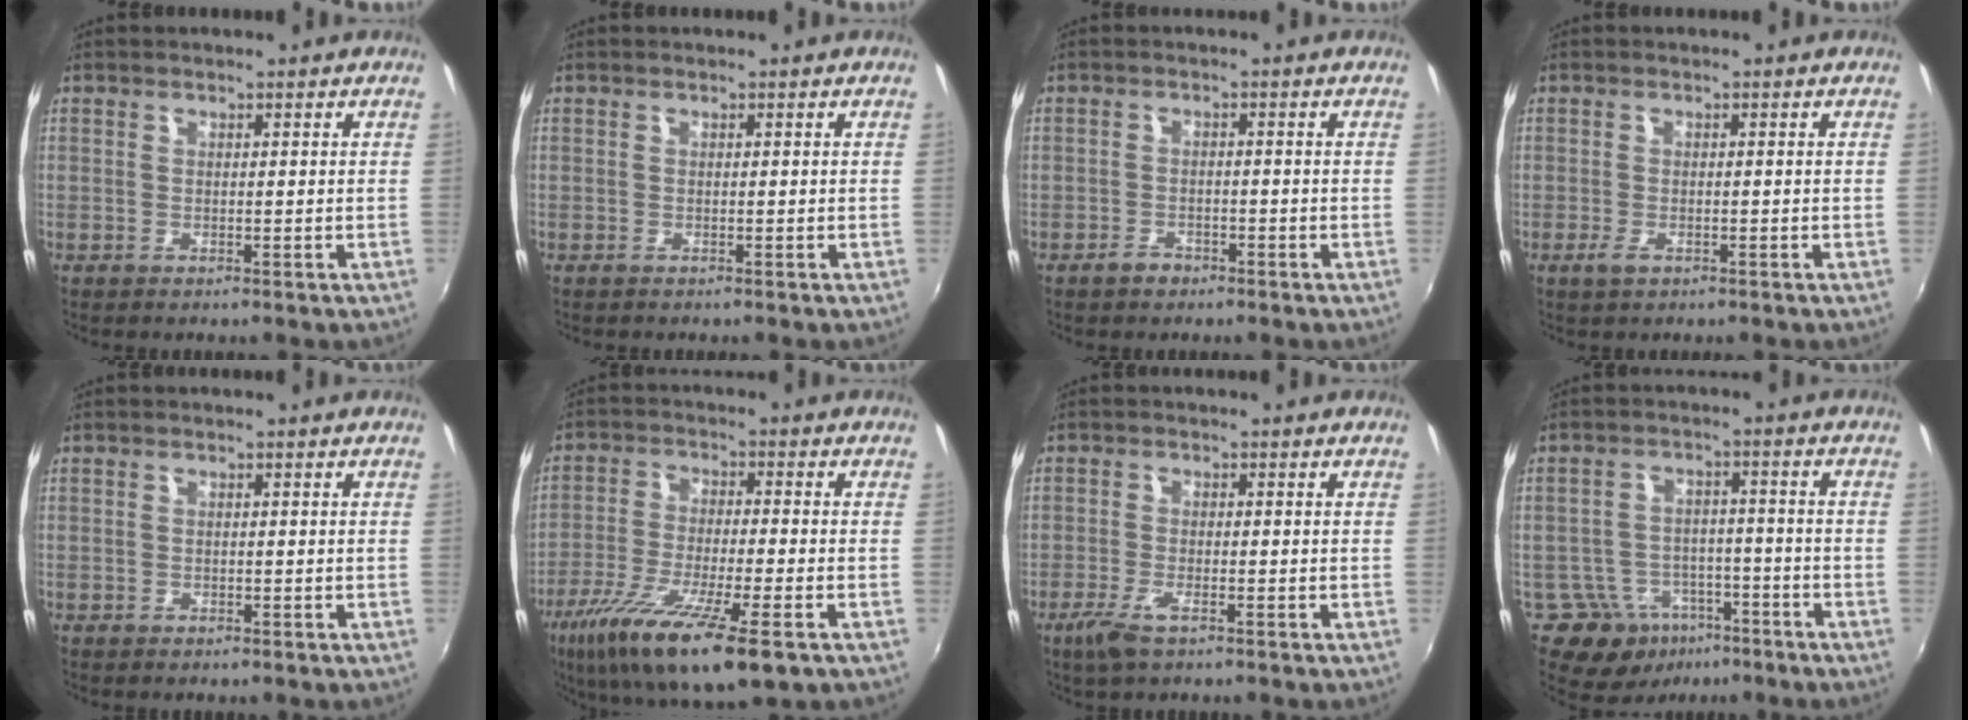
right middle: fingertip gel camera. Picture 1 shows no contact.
{"total": 0.0}
{"total": 2.3, "force": [-1.8, 1.4, 0.5], "torque": [-0.012, 0.002, -0.028]}
{"total": 1.9, "force": [-1.1, 0.9, 1.2], "torque": [-0.025, -0.003, -0.021]}
{"total": 0.7, "force": [-0.4, 0.5, 0.1], "torque": [-0.003, -0.002, -0.007]}
{"total": 17.2, "force": [-9.9, 3.4, 13.6], "torque": [-0.265, -0.057, -0.178]}
{"total": 4.5, "force": [-2.8, 1.2, 3.3], "torque": [-0.082, -0.010, -0.054]}
{"total": 10.0, "force": [-6.2, 7.2, 3.2], "torque": [-0.070, 0.015, -0.078]}